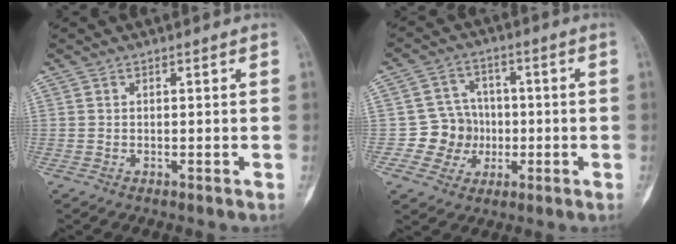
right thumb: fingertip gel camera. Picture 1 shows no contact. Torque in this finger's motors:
{"motor_torque": [0.58, 0.41, 0.46, -0.19, 0.04]}